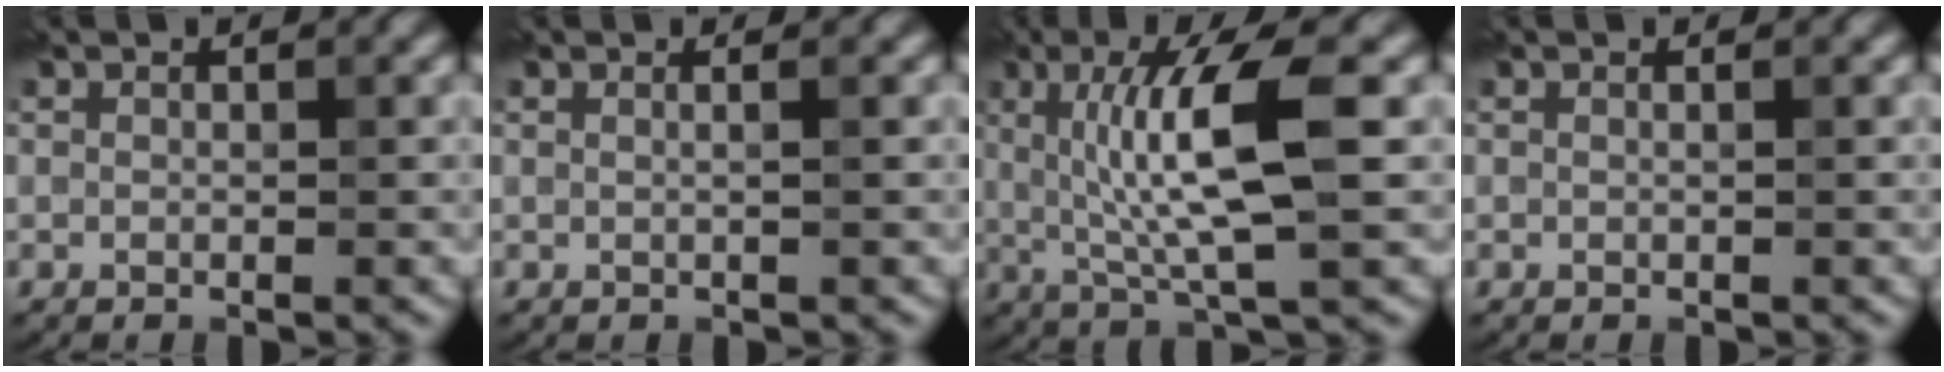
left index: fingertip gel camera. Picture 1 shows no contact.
{"total": 0.6, "force": [0.4, 0.0, 0.5], "torque": [-0.011, -0.005, -0.001]}
{"total": 7.6, "force": [1.1, 1.4, 7.4], "torque": [-0.133, -0.001, 0.020]}
{"total": 0.0}